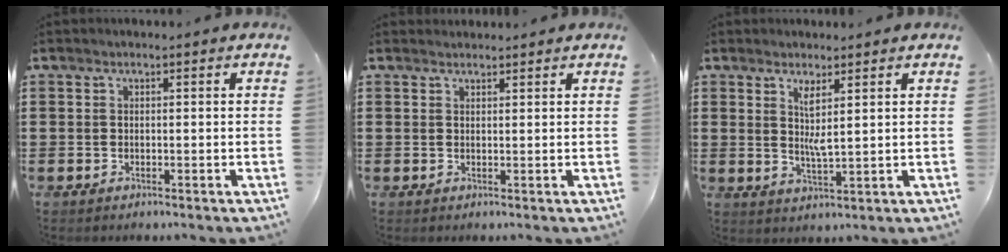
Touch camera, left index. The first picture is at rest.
{"total": 1.2, "force": [1.2, 0.2, 0.0], "torque": [-0.002, 0.000, 0.024]}
{"total": 3.6, "force": [1.8, 0.5, 3.1], "torque": [-0.066, -0.002, 0.031]}